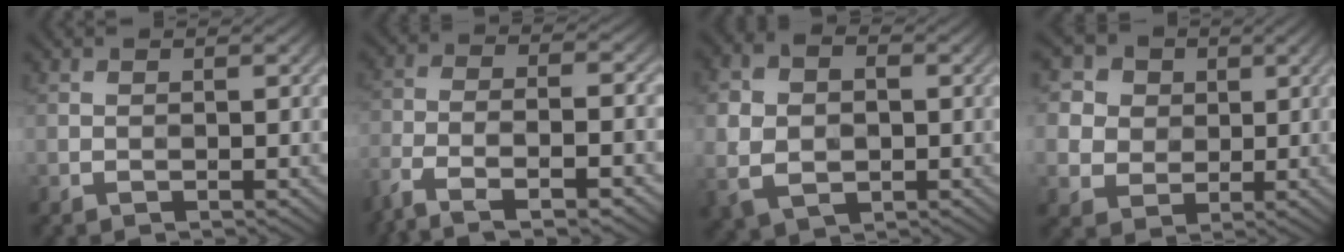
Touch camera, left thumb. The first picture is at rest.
{"total": 10.0, "force": [-6.7, 3.1, 6.7], "torque": [-0.137, -0.010, -0.129]}
{"total": 7.1, "force": [-0.5, 5.4, 4.7], "torque": [-0.110, -0.007, -0.012]}
{"total": 8.0, "force": [3.1, 6.8, 2.7], "torque": [-0.110, 0.014, 0.057]}